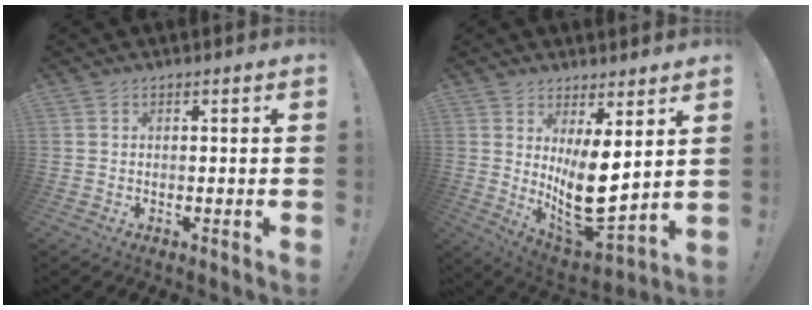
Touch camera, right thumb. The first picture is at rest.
{"total": 13.5, "force": [2.9, 5.3, 12.1], "torque": [-0.196, -0.057, 0.060]}